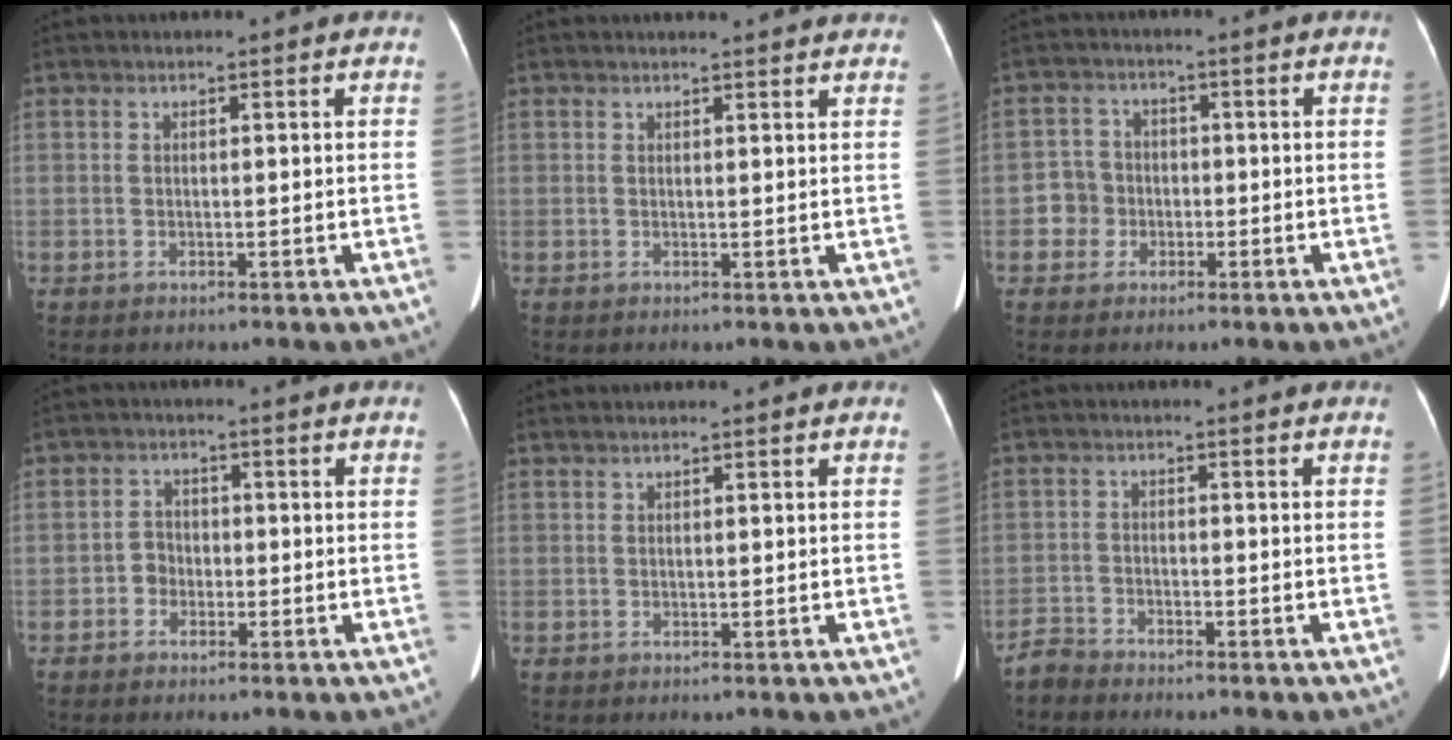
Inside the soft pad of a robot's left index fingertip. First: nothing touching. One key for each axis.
{"total": 6.3, "fx": 6.1, "fy": 0.4, "fz": 1.8, "tx": -0.015, "ty": 0.013, "tz": 0.054}
{"total": 3.8, "fx": -1.1, "fy": 3.6, "fz": 0.3, "tx": -0.005, "ty": 0.012, "tz": -0.021}
{"total": 2.4, "fx": -0.9, "fy": 2.0, "fz": 0.7, "tx": -0.014, "ty": 0.005, "tz": -0.022}
{"total": 0.5, "fx": 0.5, "fy": 0.0, "fz": 0.2, "tx": -0.008, "ty": 0.007, "tz": 0.012}
{"total": 2.5, "fx": -2.5, "fy": 0.1, "fz": -0.3, "tx": 0.006, "ty": -0.013, "tz": -0.049}